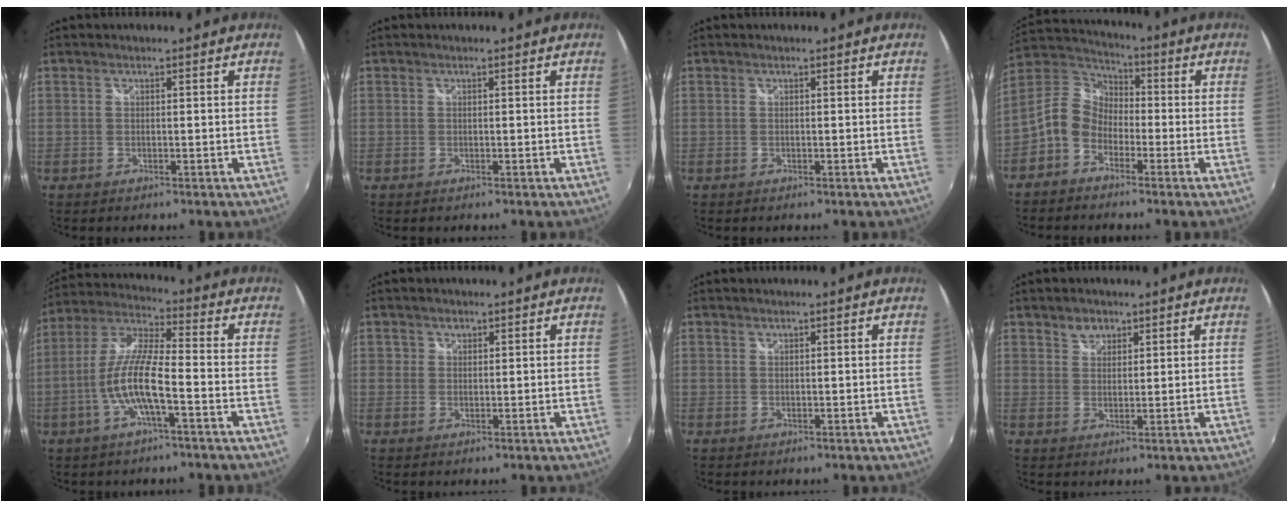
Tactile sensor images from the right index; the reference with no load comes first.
{"total": 0.0}
{"total": 0.0}
{"total": 8.9, "force": [-3.8, 6.6, 4.6], "torque": [-0.105, 0.025, -0.085]}
{"total": 11.0, "force": [-3.7, 1.9, 10.2], "torque": [-0.213, 0.001, -0.071]}
{"total": 1.4, "force": [0.5, 1.3, 0.2], "torque": [-0.003, 0.003, 0.007]}
{"total": 0.0}
{"total": 3.0, "force": [2.0, 2.1, 0.8], "torque": [-0.006, 0.006, 0.034]}